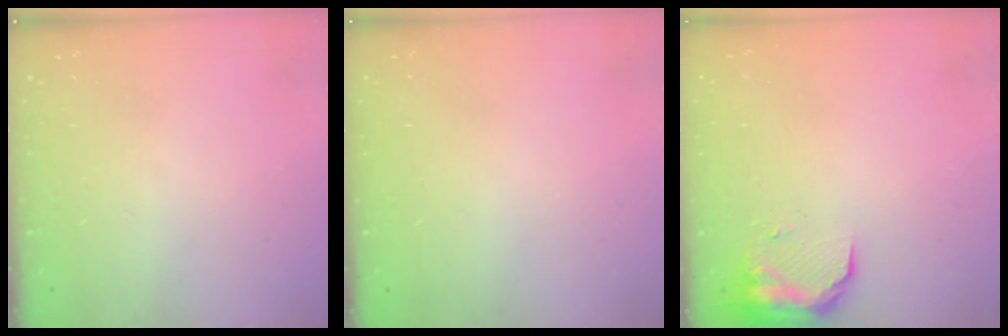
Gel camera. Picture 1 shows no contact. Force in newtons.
{"total": 0.0}
{"total": 9.9, "press": 9.4, "slide": 3.1}